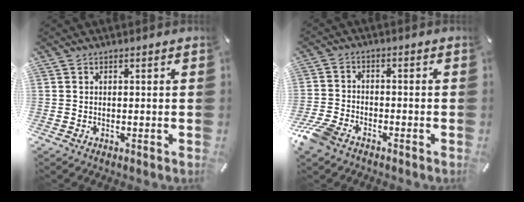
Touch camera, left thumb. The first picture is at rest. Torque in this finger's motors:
{"motor_torque": [-0.11, 0.23, 0.09, 0.08, 0.03]}